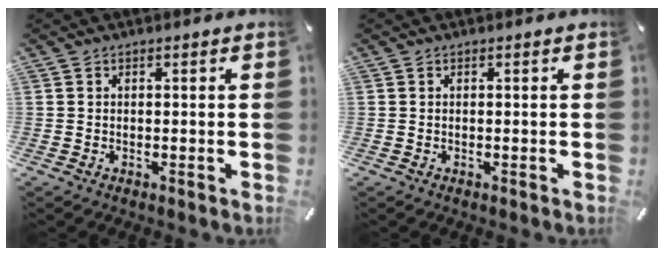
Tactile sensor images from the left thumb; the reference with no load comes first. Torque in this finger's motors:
{"motor_torque": [0.00, 0.00, -0.01, 0.02, 0.00]}